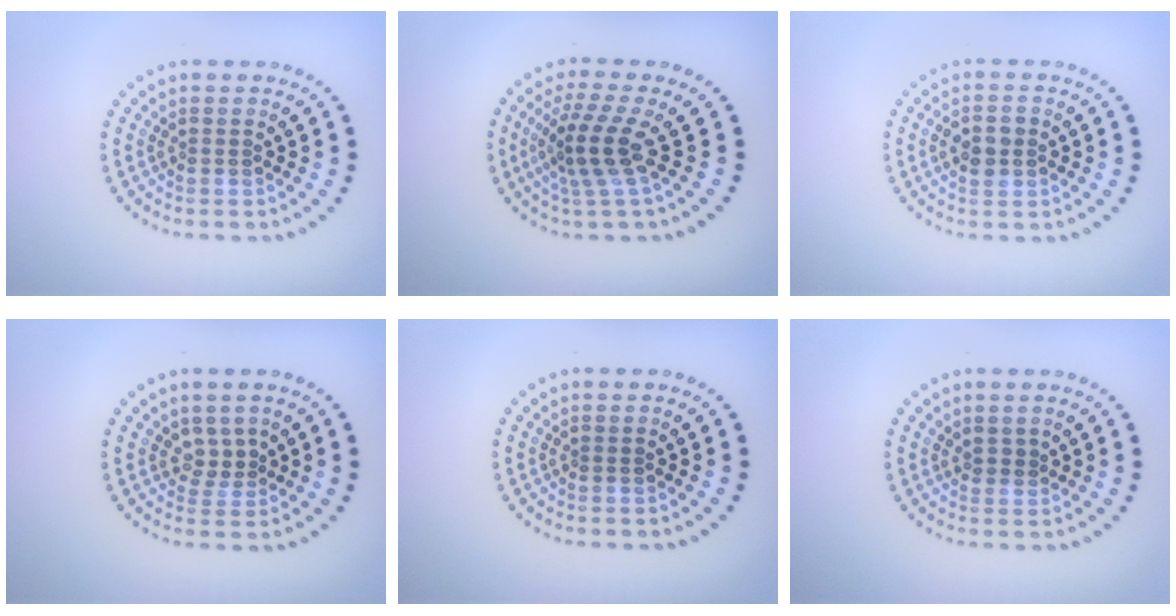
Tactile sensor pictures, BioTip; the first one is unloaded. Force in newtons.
{"total": 4.0, "press": 2.9, "slide": 2.7}
{"total": 2.7, "press": 2.7, "slide": 0.1}
{"total": 1.8, "press": 1.3, "slide": 1.3}
{"total": 0.0}
{"total": 0.8, "press": 0.4, "slide": 0.7}